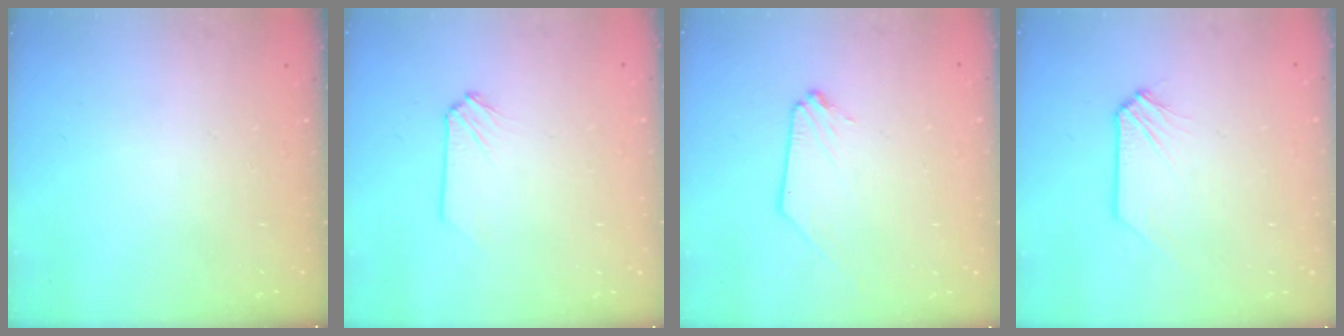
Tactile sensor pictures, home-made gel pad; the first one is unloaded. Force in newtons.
{"total": 0.0}
{"total": 0.0}
{"total": 0.0}